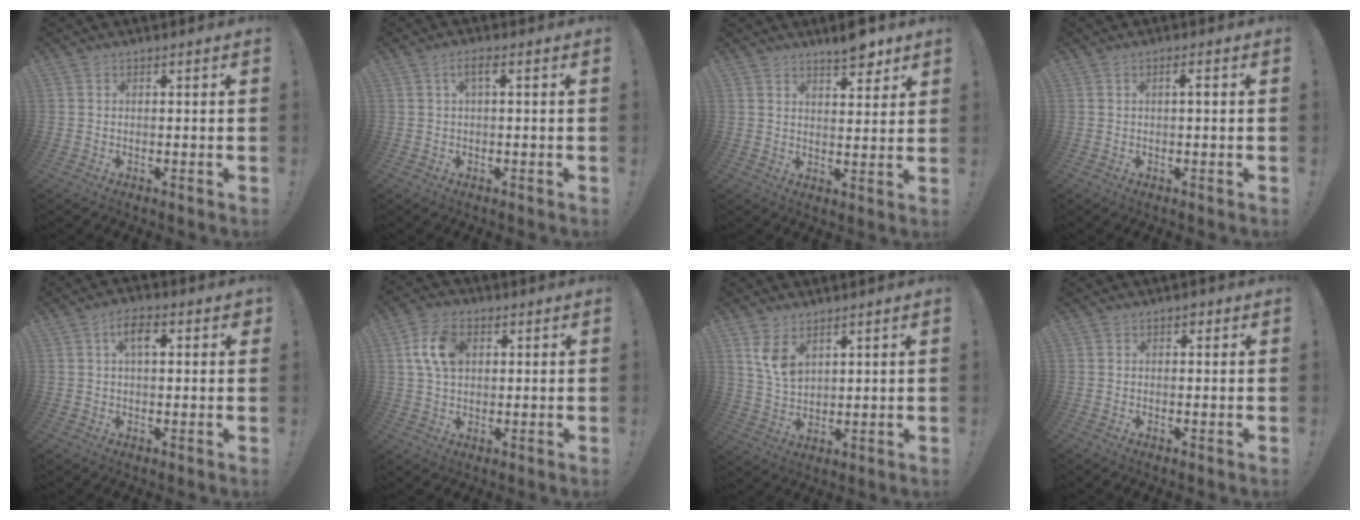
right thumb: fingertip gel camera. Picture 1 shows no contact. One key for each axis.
{"total": 2.8, "fx": 0.2, "fy": 0.5, "fz": 2.8, "tx": -0.050, "ty": 0.006, "tz": 0.000}
{"total": 6.8, "fx": 5.5, "fy": 1.9, "fz": 3.6, "tx": -0.038, "ty": -0.039, "tz": 0.091}
{"total": 1.7, "fx": 0.0, "fy": 0.0, "fz": 1.7, "tx": -0.031, "ty": 0.003, "tz": -0.005}
{"total": 6.1, "fx": 1.8, "fy": 2.9, "fz": 5.1, "tx": -0.079, "ty": 0.005, "tz": 0.028}
{"total": 10.7, "fx": 2.6, "fy": 7.3, "fz": 7.5, "tx": -0.142, "ty": 0.010, "tz": 0.052}
{"total": 7.8, "fx": 4.5, "fy": 4.4, "fz": 4.6, "tx": -0.072, "ty": -0.021, "tz": 0.084}
{"total": 0.8, "fx": 0.1, "fy": 0.7, "fz": 0.3, "tx": 0.000, "ty": 0.001, "tz": 0.001}